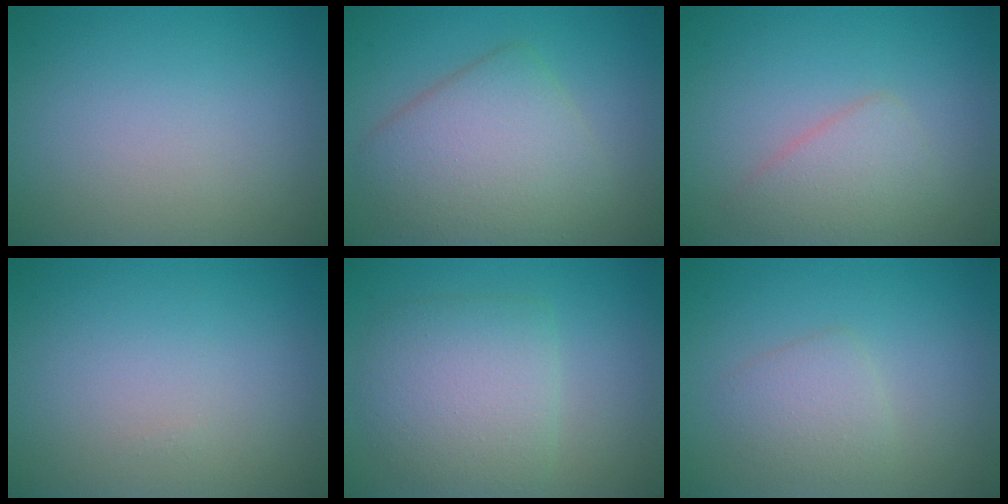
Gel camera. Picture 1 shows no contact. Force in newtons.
{"total": 6.3, "press": 6.2, "slide": 0.4}
{"total": 2.6, "press": 2.6, "slide": 0.1}
{"total": 0.0}
{"total": 4.9, "press": 4.9, "slide": 0.2}
{"total": 2.1, "press": 2.1, "slide": 0.1}